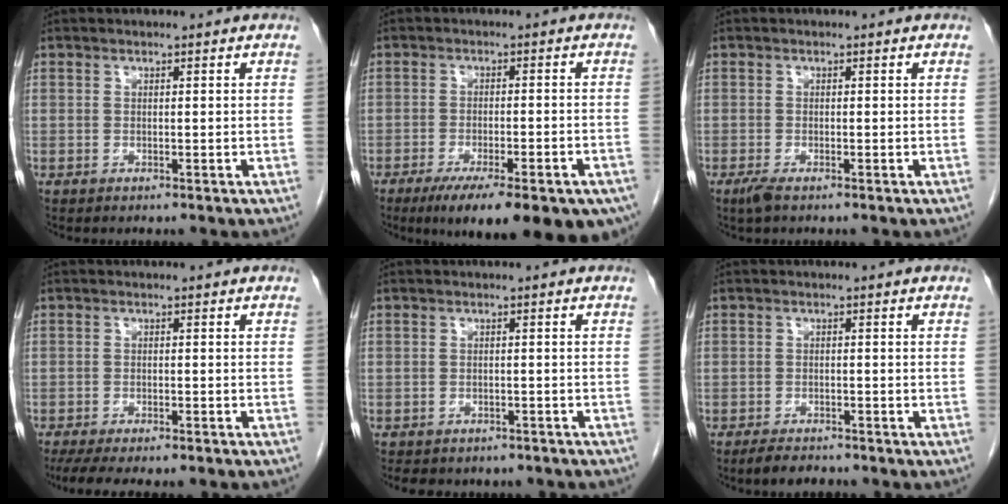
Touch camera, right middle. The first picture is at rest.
{"total": 19.0, "force": [-13.1, 4.6, 13.0], "torque": [-0.138, -0.020, -0.169]}
{"total": 1.7, "force": [-1.1, 0.3, 1.2], "torque": [-0.031, -0.006, -0.022]}
{"total": 11.1, "force": [-9.1, 2.5, 5.8], "torque": [-0.085, -0.009, -0.124]}
{"total": 9.3, "force": [-7.7, 4.3, 3.2], "torque": [-0.058, 0.006, -0.083]}
{"total": 3.0, "force": [-2.6, 0.8, 1.2], "torque": [-0.026, -0.004, -0.041]}